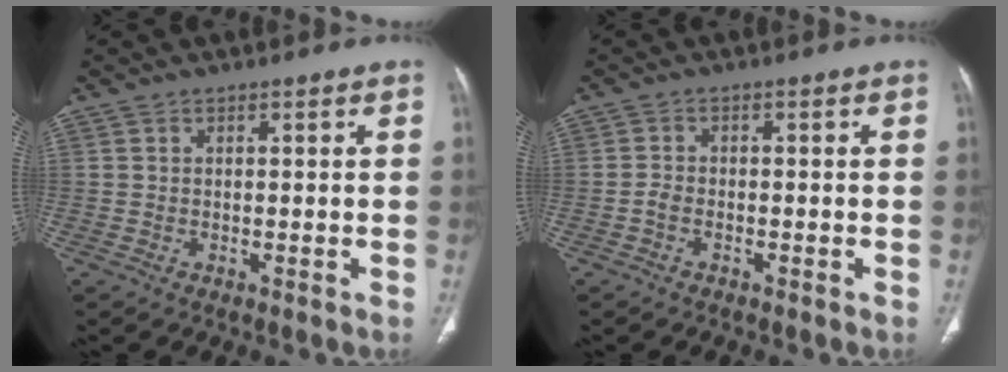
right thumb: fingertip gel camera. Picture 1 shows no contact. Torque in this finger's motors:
{"motor_torque": [-0.20, 0.11, 0.43, -0.15, -0.01]}